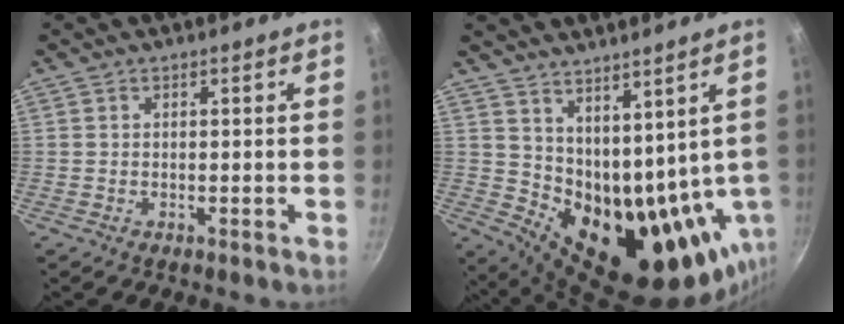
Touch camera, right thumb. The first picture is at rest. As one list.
[{"total": 16.6, "force": [7.2, 9.6, 11.4], "torque": [-0.146, -0.038, 0.157]}]